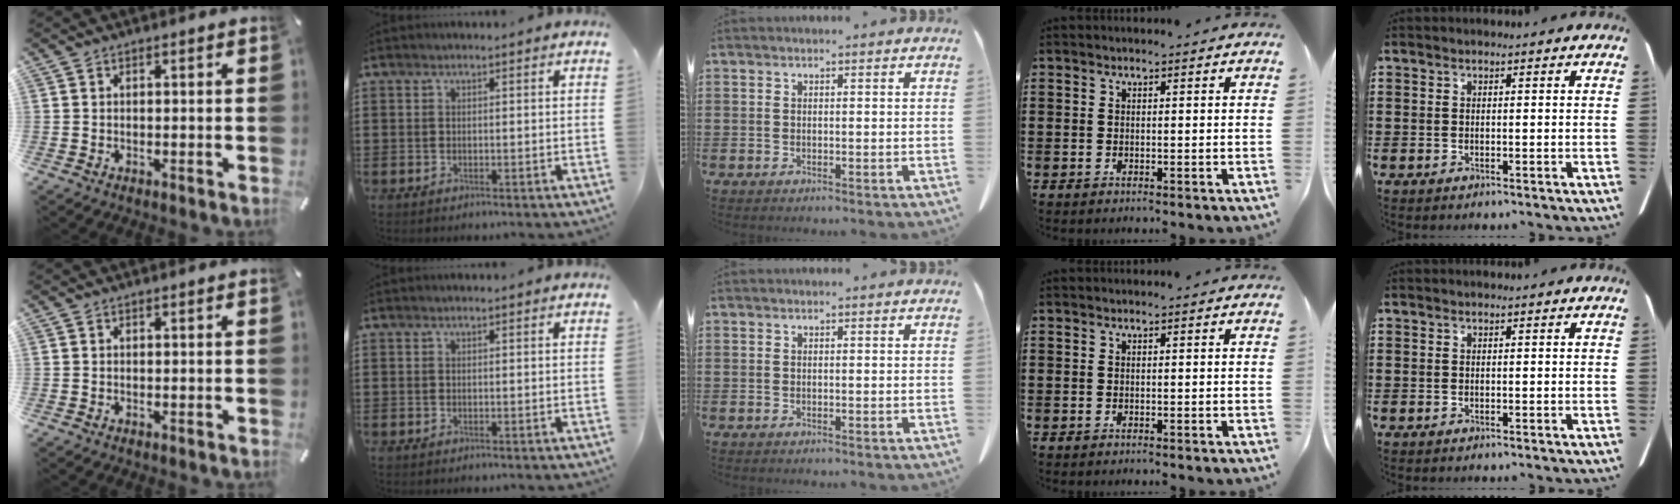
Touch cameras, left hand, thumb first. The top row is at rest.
{}